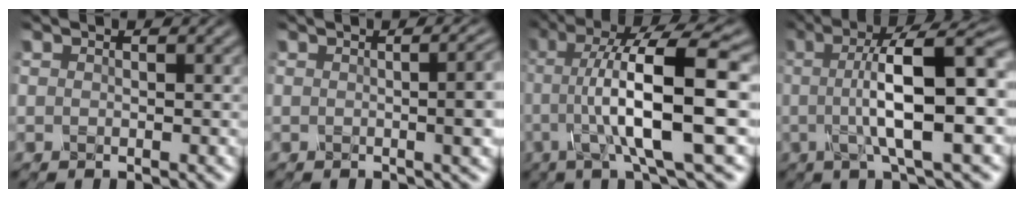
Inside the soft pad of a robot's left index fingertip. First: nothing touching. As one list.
[{"total": 6.9, "force": [0.6, 3.2, 6.0], "torque": [-0.033, 0.039, -0.013]}, {"total": 11.7, "force": [-0.5, 2.4, 11.4], "torque": [-0.150, 0.016, -0.011]}, {"total": 10.8, "force": [0.3, 2.7, 10.4], "torque": [-0.139, 0.013, -0.007]}]